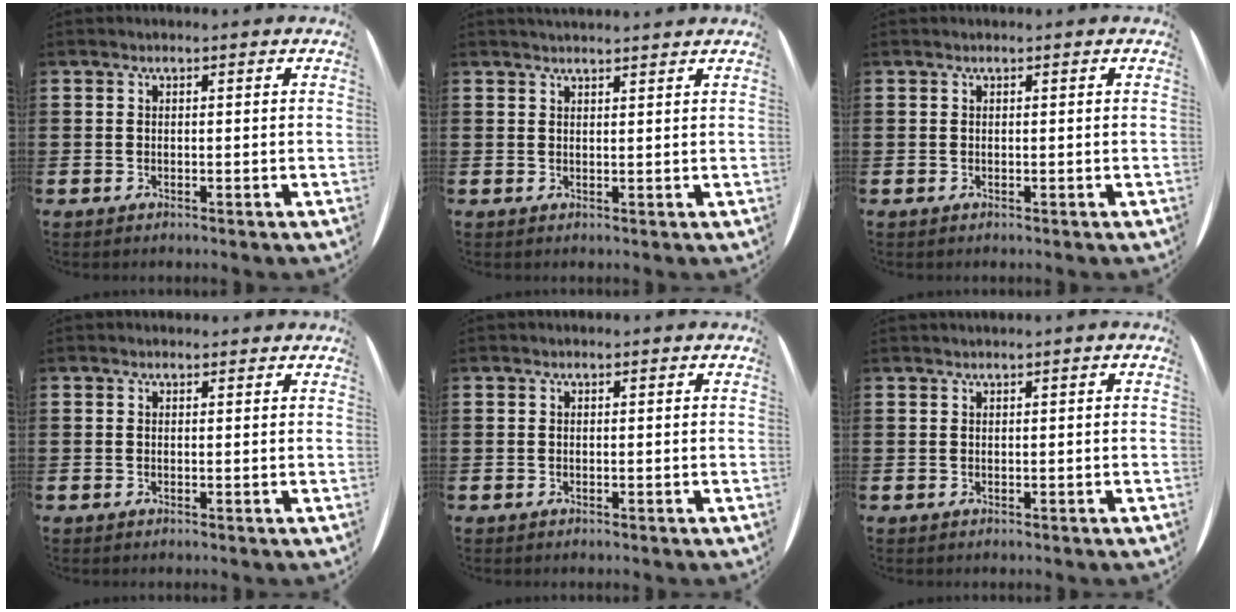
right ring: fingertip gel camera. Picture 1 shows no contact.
{"total": 1.0, "force": [0.9, -0.4, 0.1], "torque": [0.000, -0.004, 0.017]}
{"total": 0.0}
{"total": 0.0}
{"total": 0.0}
{"total": 0.0}